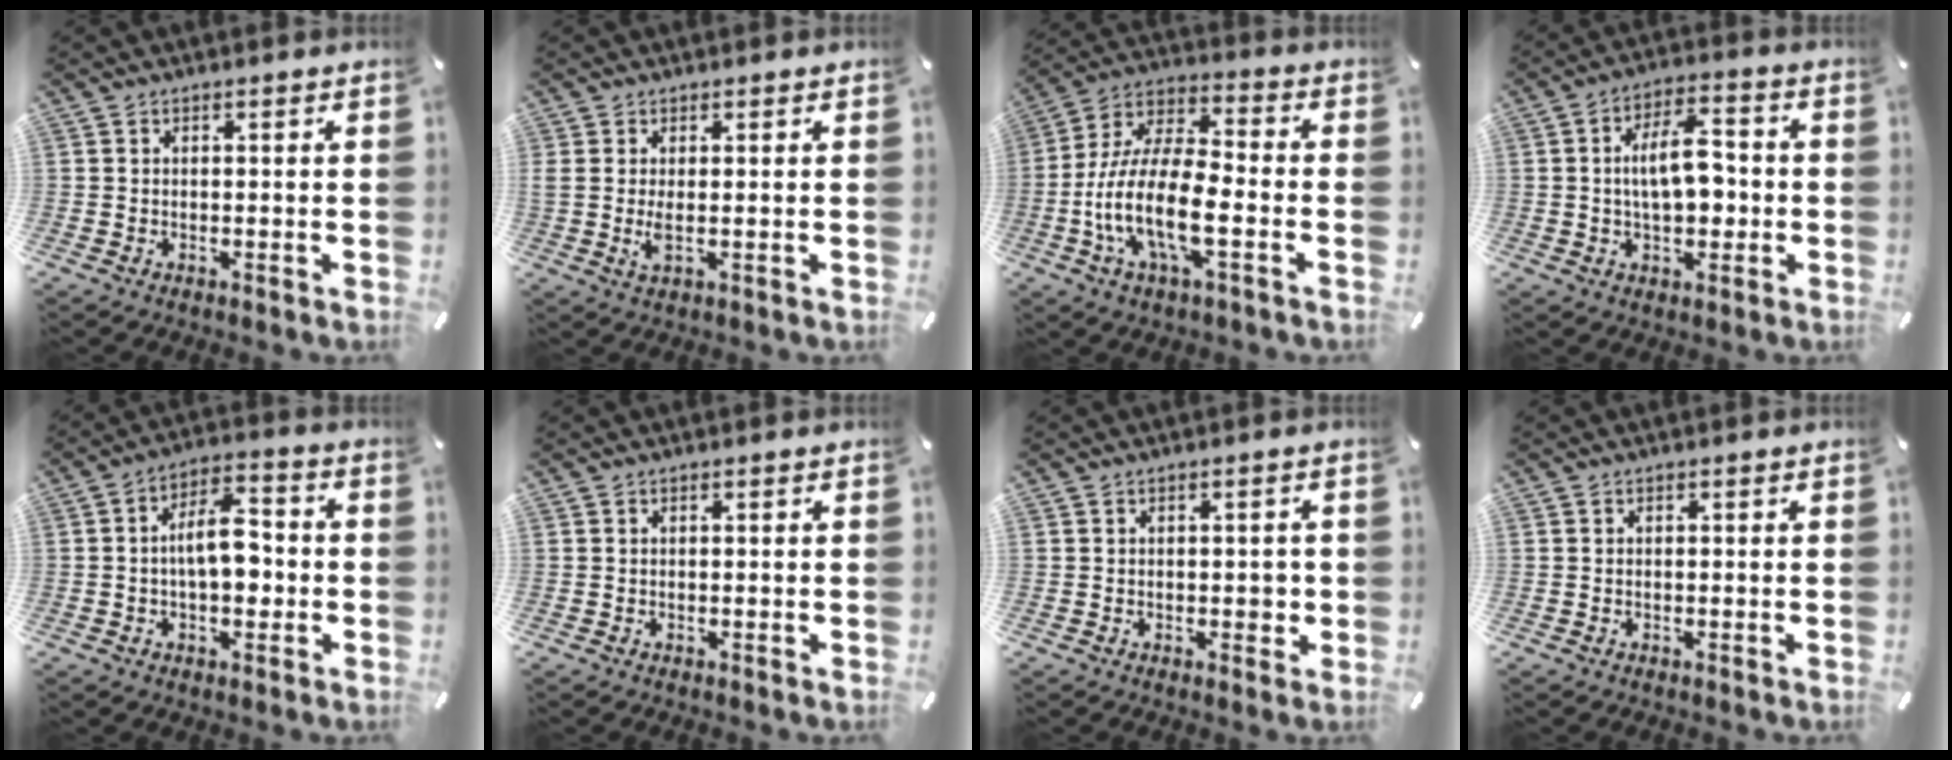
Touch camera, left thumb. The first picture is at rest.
{"total": 4.0, "force": [0.2, 1.0, 3.8], "torque": [-0.075, -0.010, -0.001]}
{"total": 15.6, "force": [-5.5, 6.2, 13.2], "torque": [-0.291, -0.008, -0.102]}
{"total": 11.3, "force": [-0.2, 6.4, 9.3], "torque": [-0.152, 0.010, -0.007]}
{"total": 10.2, "force": [-1.0, 5.5, 8.5], "torque": [-0.126, 0.011, -0.017]}
{"total": 0.0}
{"total": 2.2, "force": [-0.2, 1.3, 1.7], "torque": [-0.014, -0.004, -0.008]}
{"total": 0.0}